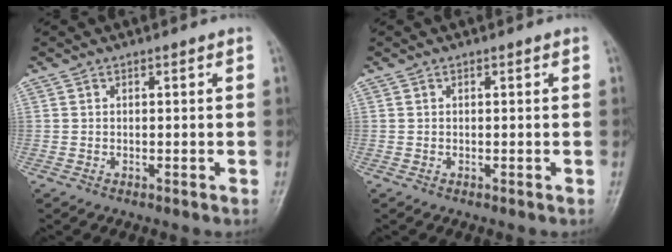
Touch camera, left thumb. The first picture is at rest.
{"total": 0.0}